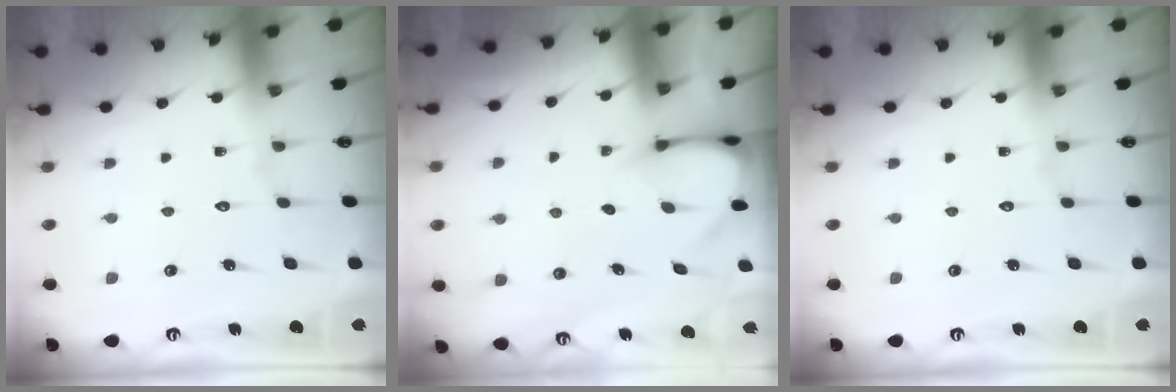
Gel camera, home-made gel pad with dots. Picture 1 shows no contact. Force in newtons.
{"total": 3.3, "press": 3.3, "slide": 0.3}
{"total": 0.0}